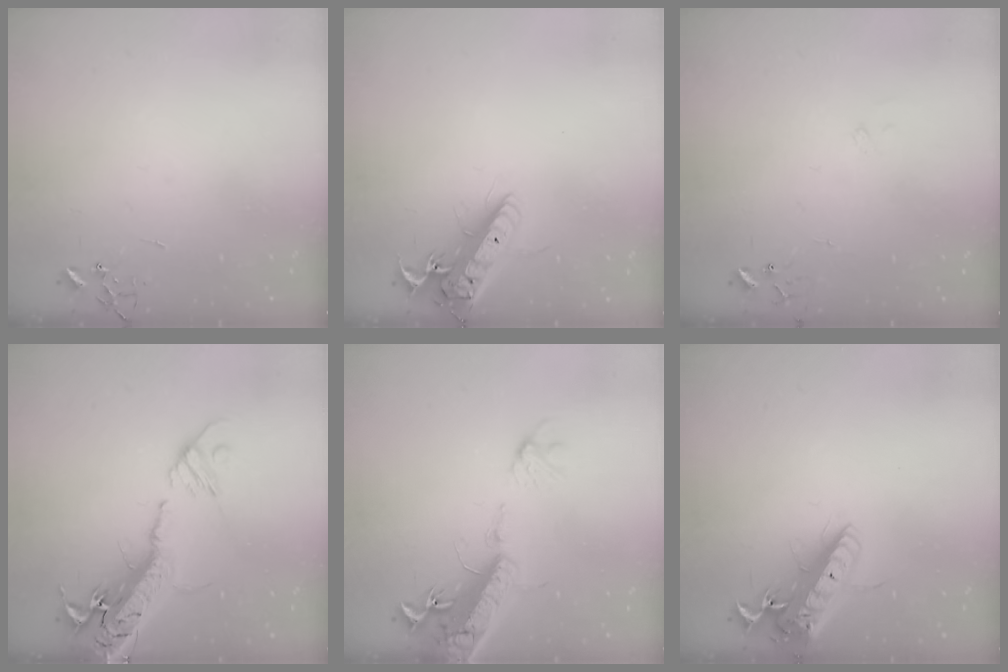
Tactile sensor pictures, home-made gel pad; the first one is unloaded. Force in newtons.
{"total": 16.4, "press": 16.1, "slide": 3.0}
{"total": 7.6, "press": 7.6, "slide": 0.5}
{"total": 23.7, "press": 23.1, "slide": 5.3}
{"total": 18.2, "press": 17.7, "slide": 4.2}
{"total": 17.4, "press": 17.0, "slide": 3.4}